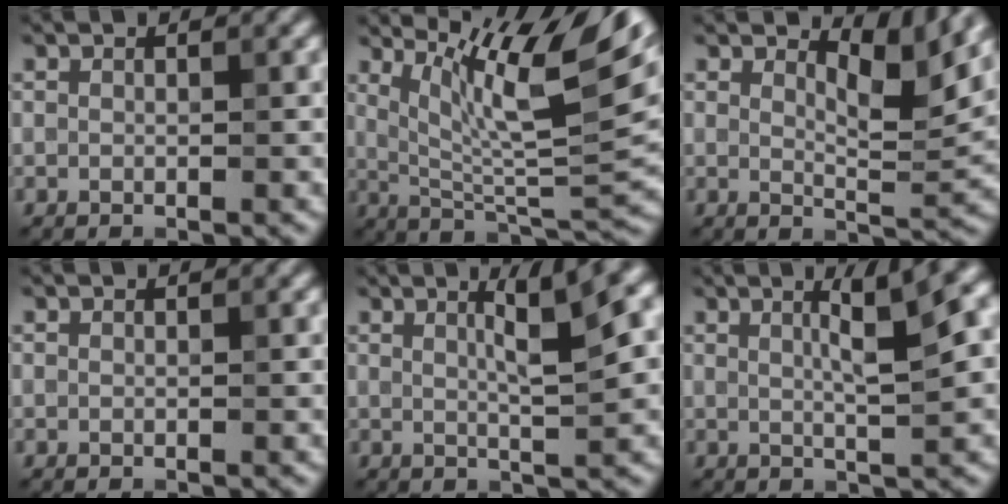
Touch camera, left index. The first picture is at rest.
{"total": 11.9, "force": [6.2, 2.7, 9.8], "torque": [-0.154, 0.006, 0.114]}
{"total": 4.1, "force": [2.7, 0.9, 2.9], "torque": [-0.049, -0.007, 0.039]}
{"total": 0.0}
{"total": 5.8, "force": [2.0, 1.1, 5.3], "torque": [-0.066, 0.012, 0.028]}
{"total": 6.3, "force": [1.9, 1.4, 5.8], "torque": [-0.065, 0.018, 0.025]}